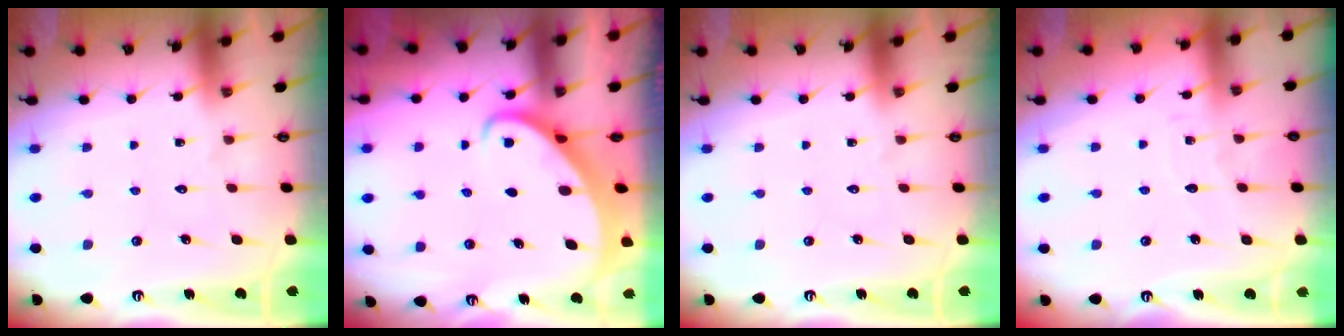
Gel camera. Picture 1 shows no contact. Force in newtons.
{"total": 3.0, "press": 3.0, "slide": 0.3}
{"total": 0.0}
{"total": 2.1, "press": 2.1, "slide": 0.2}